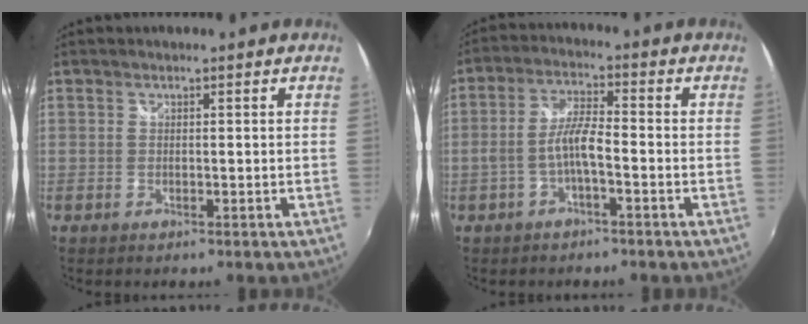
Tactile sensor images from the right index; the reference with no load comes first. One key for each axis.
{"total": 5.5, "fx": -2.1, "fy": 1.0, "fz": 5.0, "tx": -0.106, "ty": 0.010, "tz": -0.038}